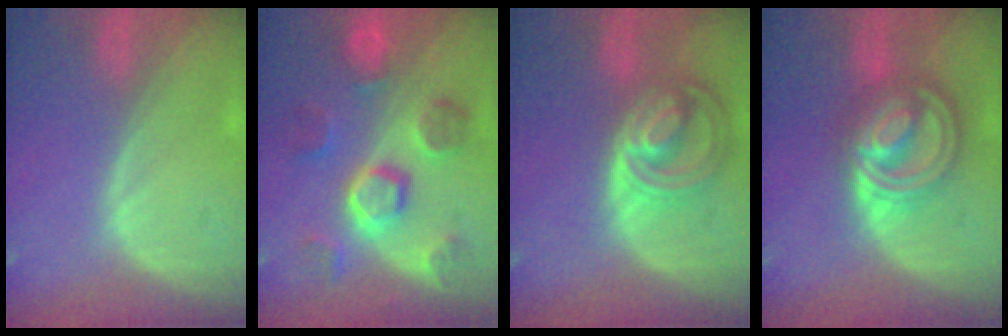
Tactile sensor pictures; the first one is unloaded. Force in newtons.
{"total": 9.1, "press": 9.0, "slide": 1.4}
{"total": 8.7, "press": 7.5, "slide": 4.3}
{"total": 9.2, "press": 9.2, "slide": 0.6}